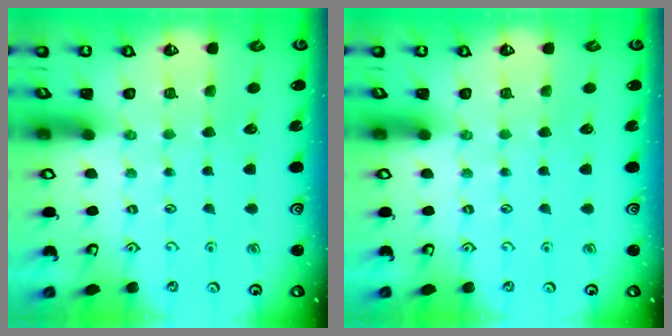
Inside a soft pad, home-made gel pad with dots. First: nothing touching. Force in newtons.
{"total": 0.0}